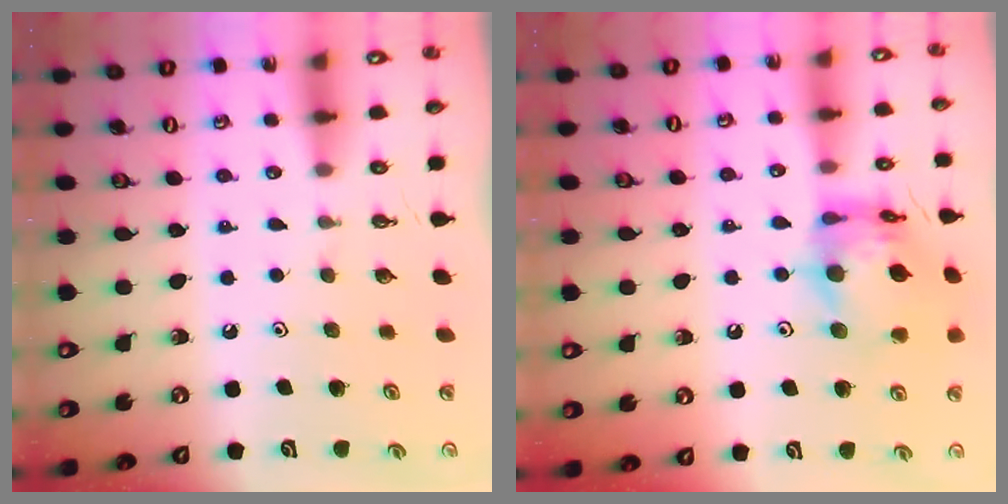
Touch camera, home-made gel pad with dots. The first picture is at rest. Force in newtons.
{"total": 15.1, "press": 15.0, "slide": 1.7}